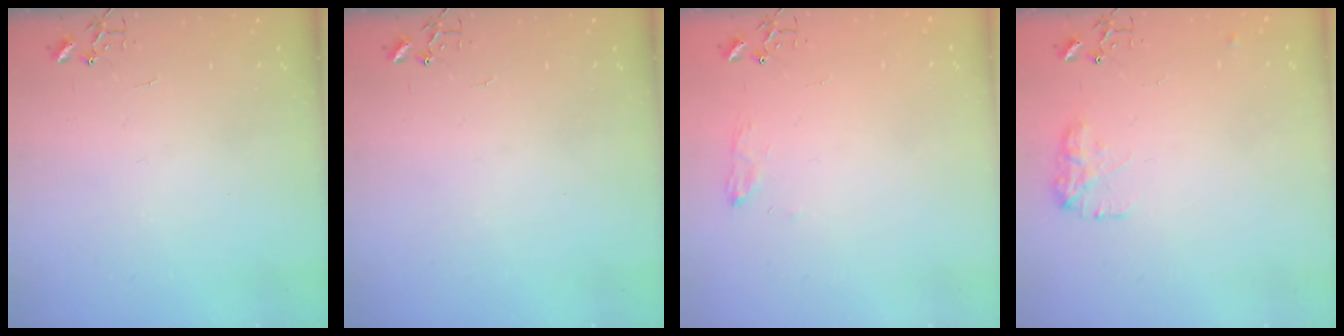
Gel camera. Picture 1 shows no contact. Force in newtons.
{"total": 0.0}
{"total": 6.8, "press": 6.8, "slide": 0.8}
{"total": 9.5, "press": 9.5, "slide": 0.4}